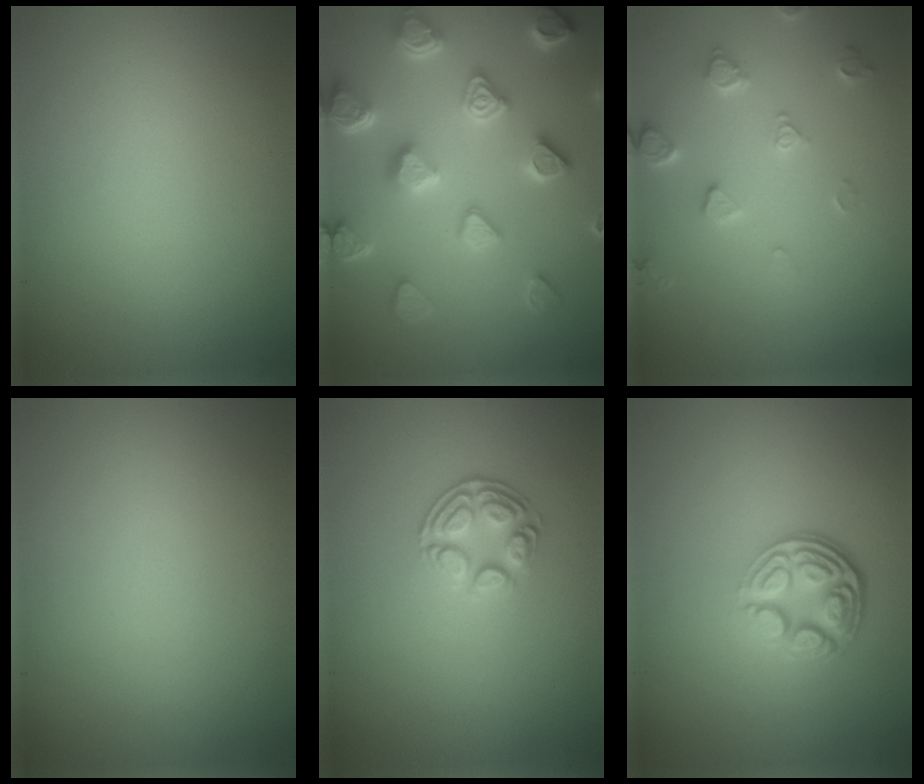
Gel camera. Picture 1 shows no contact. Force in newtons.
{"total": 6.4, "press": 5.5, "slide": 3.3}
{"total": 2.5, "press": 2.4, "slide": 0.5}
{"total": 0.0}
{"total": 2.8, "press": 2.6, "slide": 1.2}
{"total": 5.0, "press": 3.5, "slide": 3.5}